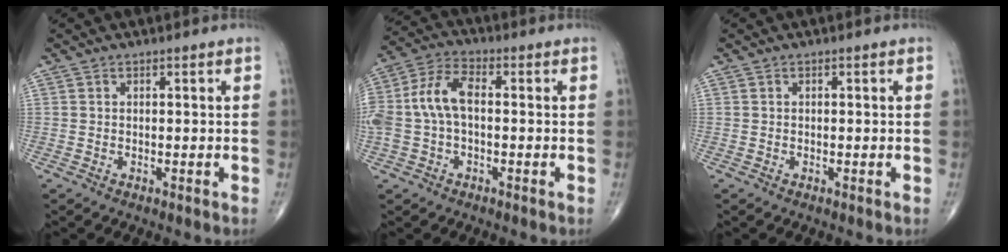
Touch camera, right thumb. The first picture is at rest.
{"total": 10.6, "force": [-0.1, 6.0, 8.7], "torque": [-0.196, 0.035, -0.006]}
{"total": 0.0}